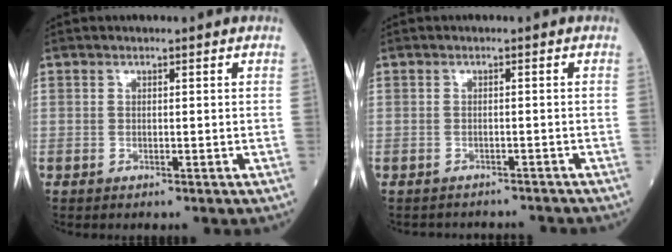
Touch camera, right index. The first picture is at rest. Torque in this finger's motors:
{"motor_torque": [-0.08, -0.01, -0.16, -0.05]}